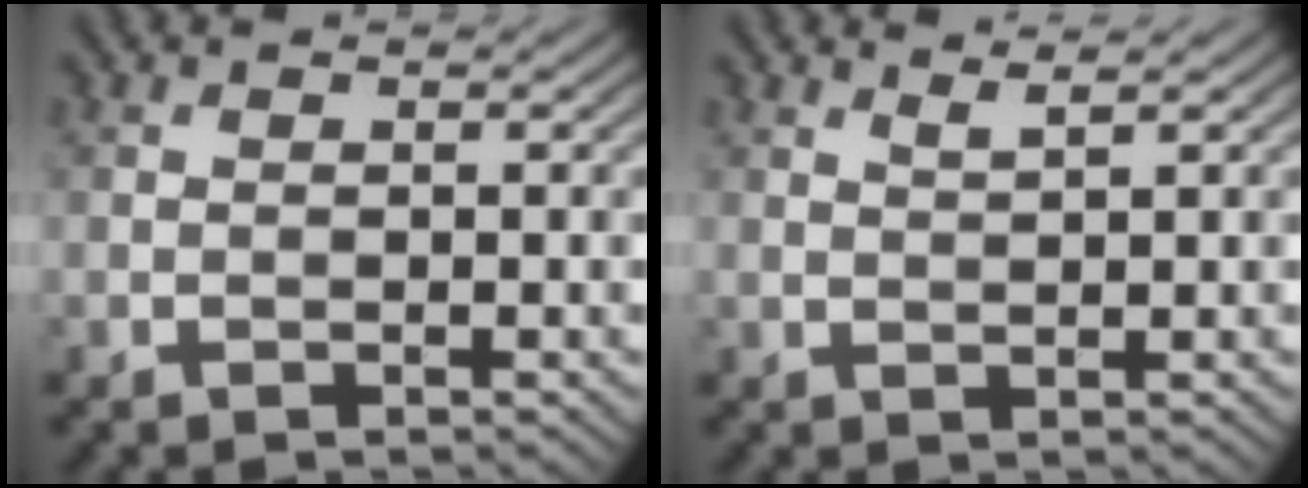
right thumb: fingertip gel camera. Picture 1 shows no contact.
{"total": 1.4, "force": [1.1, 0.0, 0.7], "torque": [-0.017, 0.006, 0.021]}